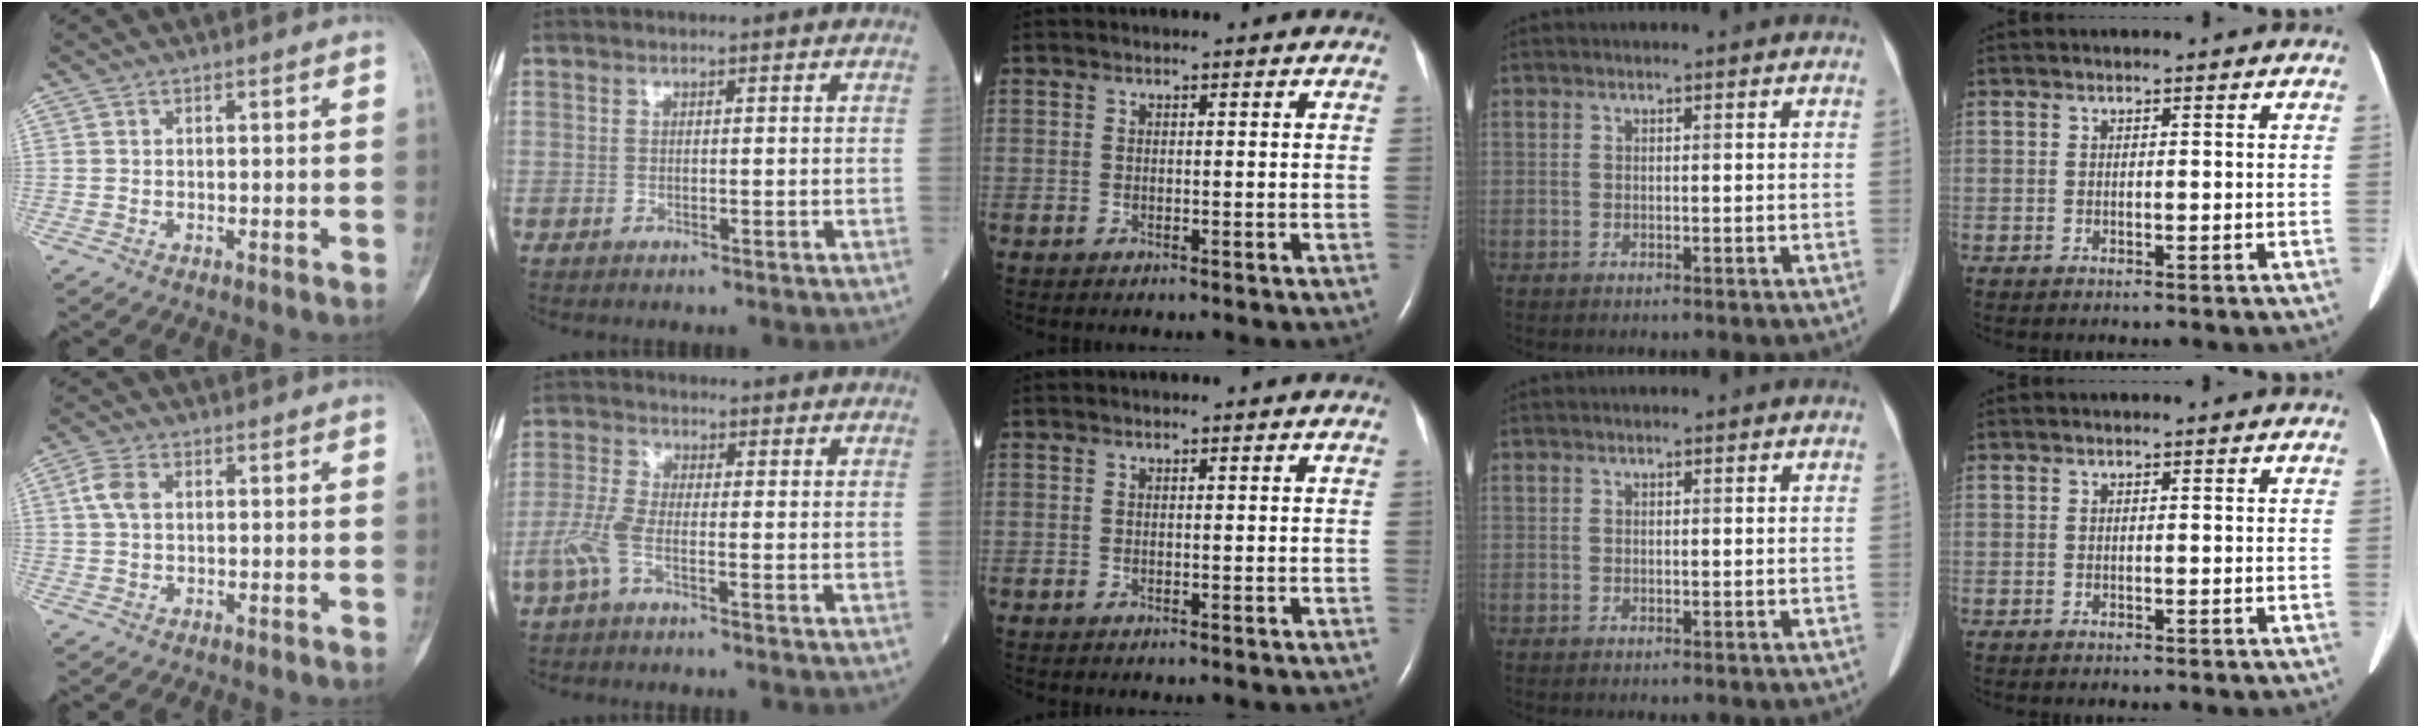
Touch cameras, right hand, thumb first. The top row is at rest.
{"thumb": {"total": 3.7, "force": [0.6, 2.3, 2.8], "torque": [-0.066, 0.010, 0.009]}, "index": {"total": 3.9, "force": [-1.9, 0.7, 3.4], "torque": [-0.092, 0.000, -0.046]}}